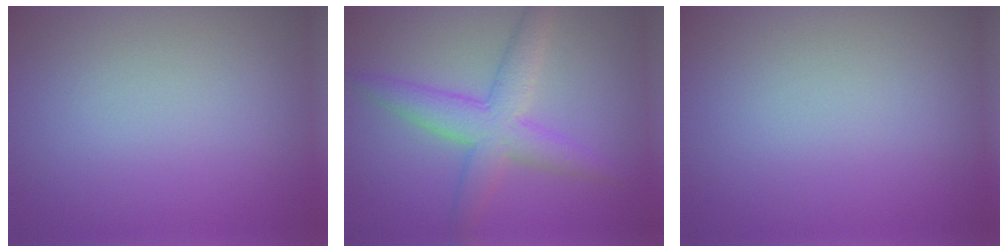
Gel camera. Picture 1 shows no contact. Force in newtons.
{"total": 4.9, "press": 4.9, "slide": 0.1}
{"total": 0.0}